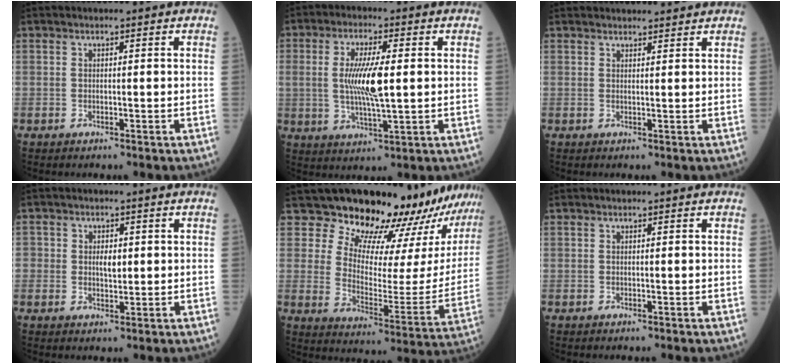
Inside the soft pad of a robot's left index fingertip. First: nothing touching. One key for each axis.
{"total": 8.7, "fx": 0.6, "fy": 1.6, "fz": 8.5, "tx": -0.173, "ty": -0.002, "tz": 0.017}
{"total": 7.7, "fx": 7.4, "fy": 1.2, "fz": 1.9, "tx": -0.018, "ty": 0.026, "tz": 0.090}
{"total": 3.2, "fx": 0.2, "fy": 2.3, "fz": 2.3, "tx": -0.035, "ty": 0.005, "tz": 0.008}
{"total": 20.2, "fx": 19.4, "fy": 2.6, "fz": 5.2, "tx": -0.075, "ty": -0.103, "tz": 0.240}
{"total": 0.0}